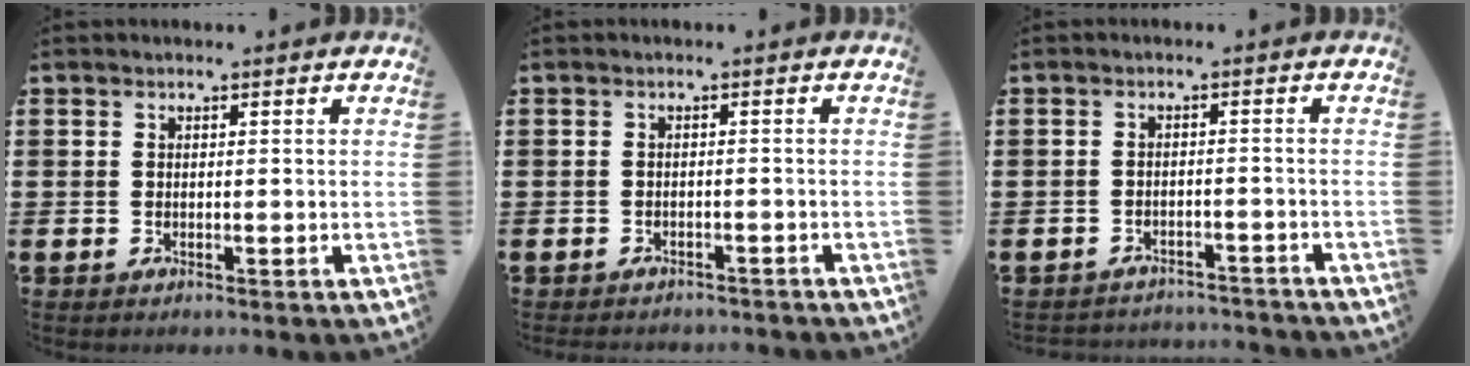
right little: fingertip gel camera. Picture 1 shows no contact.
{"total": 0.7, "force": [-0.7, 0.1, 0.0], "torque": [-0.004, 0.001, -0.015]}
{"total": 1.8, "force": [-1.7, 0.1, -0.1], "torque": [-0.005, 0.002, -0.039]}